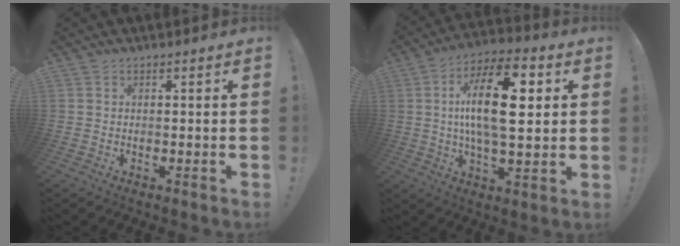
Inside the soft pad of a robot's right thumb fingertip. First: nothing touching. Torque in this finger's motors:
{"motor_torque": [1.59, 3.42, 0.39, 0.13, 0.33]}